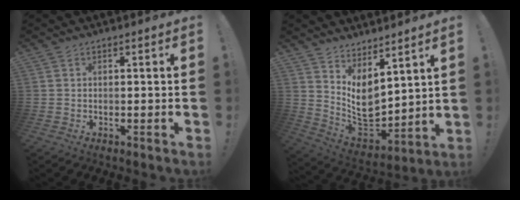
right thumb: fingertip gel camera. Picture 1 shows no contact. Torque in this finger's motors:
{"motor_torque": [-0.53, 0.83, 0.24, 0.32, 0.02]}